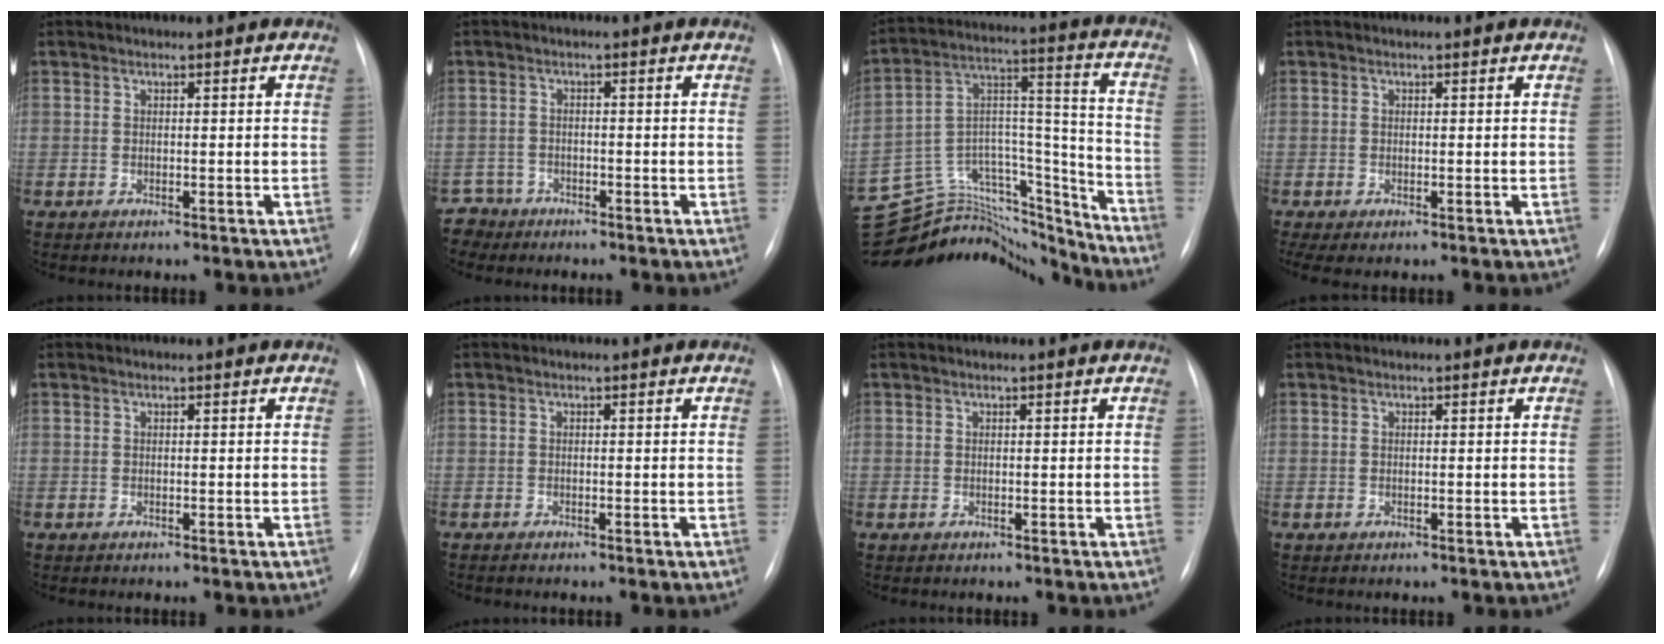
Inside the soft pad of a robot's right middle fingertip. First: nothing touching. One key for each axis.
{"total": 3.0, "fx": -2.4, "fy": 1.3, "fz": -1.2, "tx": 0.021, "ty": 0.001, "tz": -0.049}
{"total": 24.5, "fx": -23.4, "fy": 5.4, "fz": 4.8, "tx": -0.106, "ty": 0.041, "tz": -0.365}
{"total": 2.1, "fx": -1.0, "fy": 0.7, "fz": 1.7, "tx": -0.029, "ty": -0.007, "tz": -0.015}
{"total": 0.0}
{"total": 0.8, "fx": -0.7, "fy": 0.0, "fz": 0.4, "tx": -0.008, "ty": -0.002, "tz": -0.011}
{"total": 0.0}
{"total": 0.0}